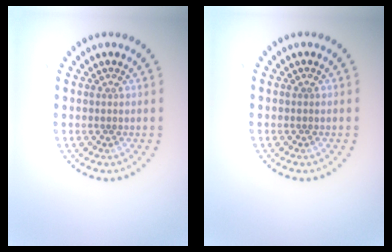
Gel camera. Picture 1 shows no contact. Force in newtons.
{"total": 0.0}